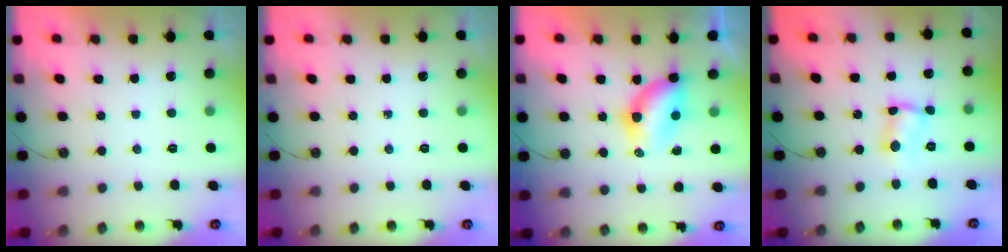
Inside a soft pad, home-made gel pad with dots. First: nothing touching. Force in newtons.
{"total": 0.0}
{"total": 8.0, "press": 7.0, "slide": 3.9}
{"total": 3.8, "press": 3.8, "slide": 0.2}